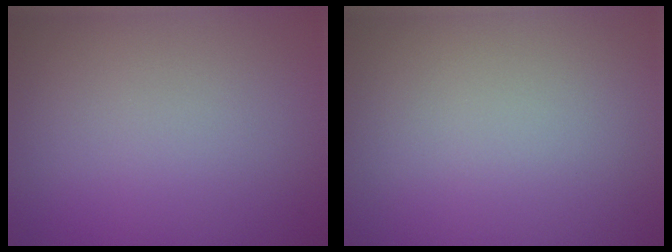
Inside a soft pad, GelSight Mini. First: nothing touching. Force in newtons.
{"total": 0.0}